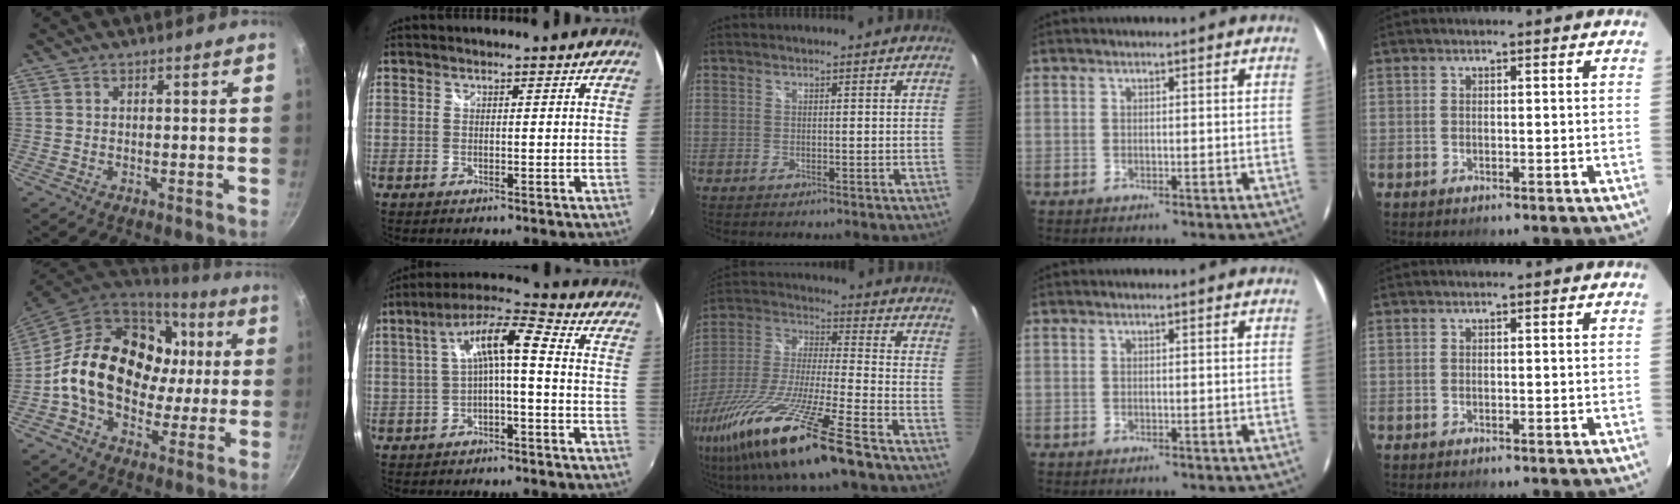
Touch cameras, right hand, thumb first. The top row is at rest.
{"thumb": {"total": 23.1, "force": [2.0, 17.1, 15.4], "torque": [-0.238, 0.032, 0.034]}, "index": {"total": 8.7, "force": [-0.8, 1.7, 8.5], "torque": [-0.176, 0.024, -0.014]}, "middle": {"total": 24.0, "force": [-14.9, 2.1, 18.8], "torque": [-0.371, -0.062, -0.273]}}